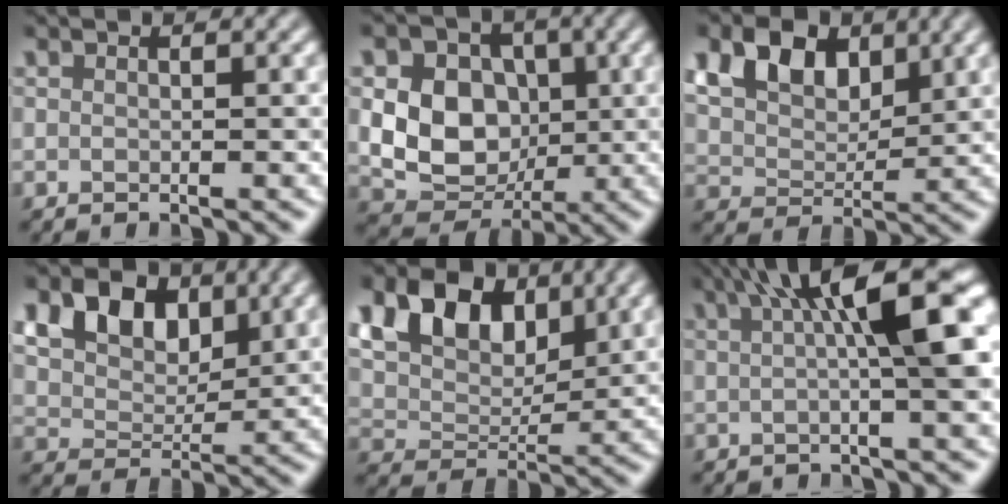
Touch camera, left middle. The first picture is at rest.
{"total": 8.4, "force": [0.4, 6.8, 5.0], "torque": [-0.085, -0.001, 0.000]}
{"total": 7.0, "force": [3.5, 4.5, 4.1], "torque": [-0.089, 0.012, 0.051]}
{"total": 9.1, "force": [4.4, 6.2, 5.0], "torque": [-0.102, 0.020, 0.070]}
{"total": 9.3, "force": [4.8, 5.7, 5.6], "torque": [-0.107, 0.017, 0.069]}
{"total": 8.0, "force": [2.0, 1.4, 7.6], "torque": [-0.098, 0.015, 0.025]}